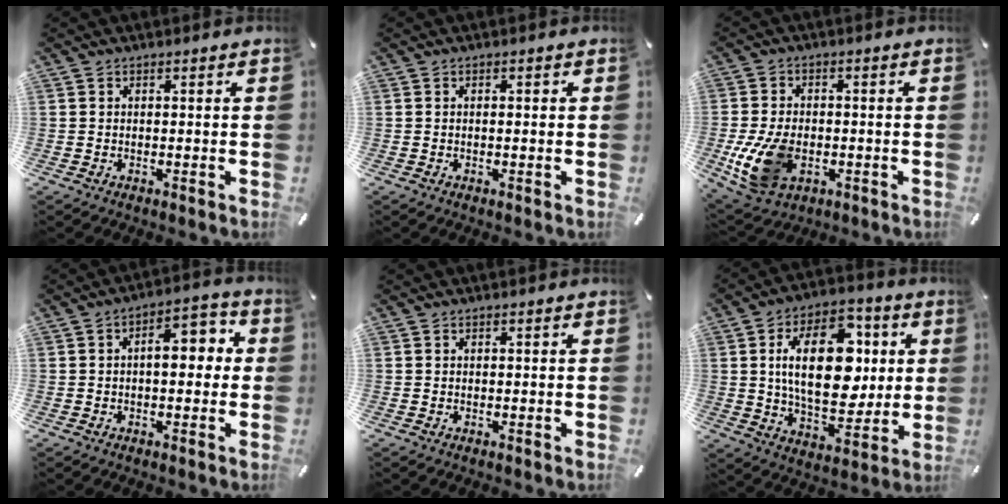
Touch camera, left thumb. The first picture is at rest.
{"total": 0.7, "force": [-0.1, 0.2, 0.6], "torque": [-0.011, -0.001, -0.002]}
{"total": 12.2, "force": [-3.0, 8.3, 8.4], "torque": [-0.179, 0.000, -0.051]}
{"total": 8.3, "force": [0.4, 4.3, 7.1], "torque": [-0.093, 0.006, -0.004]}
{"total": 0.0}
{"total": 21.2, "force": [3.6, 12.8, 16.6], "torque": [-0.279, 0.007, 0.057]}